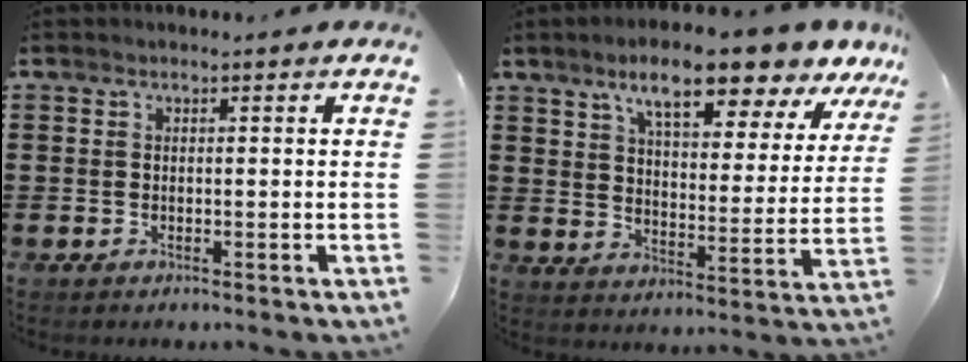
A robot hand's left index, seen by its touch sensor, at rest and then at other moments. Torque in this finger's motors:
{"motor_torque": [2.14, 0.00, 1.05, 0.21]}